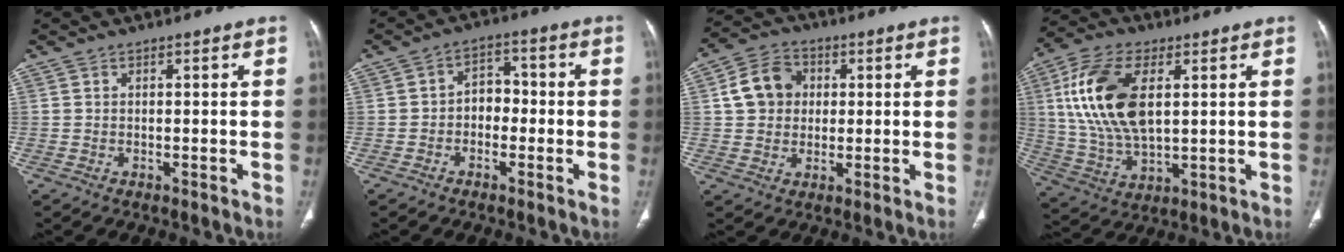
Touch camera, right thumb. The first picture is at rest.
{"total": 4.9, "force": [-1.1, 3.8, 2.9], "torque": [-0.017, 0.025, -0.032]}
{"total": 9.1, "force": [1.4, 7.7, 4.5], "torque": [-0.059, 0.009, 0.018]}
{"total": 17.3, "force": [3.9, 9.2, 14.1], "torque": [-0.277, -0.004, 0.077]}